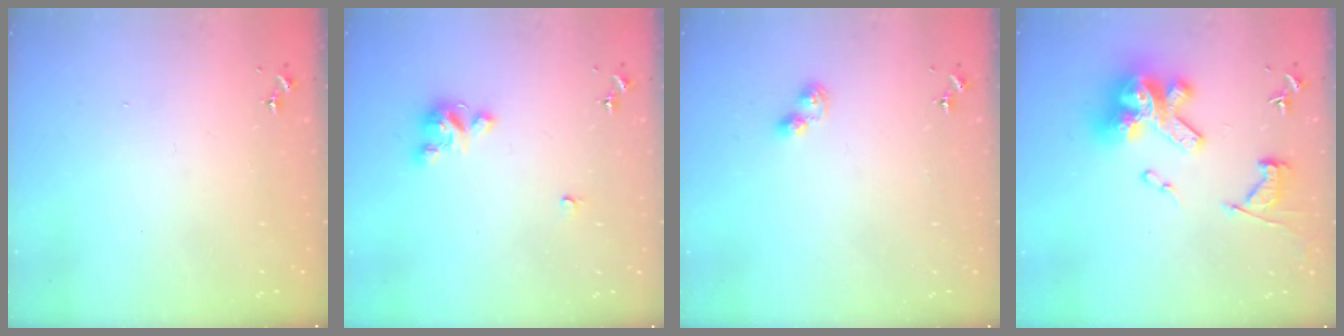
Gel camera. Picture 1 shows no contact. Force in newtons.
{"total": 6.4, "press": 6.3, "slide": 0.6}
{"total": 4.9, "press": 4.9, "slide": 0.6}
{"total": 24.1, "press": 24.0, "slide": 2.3}